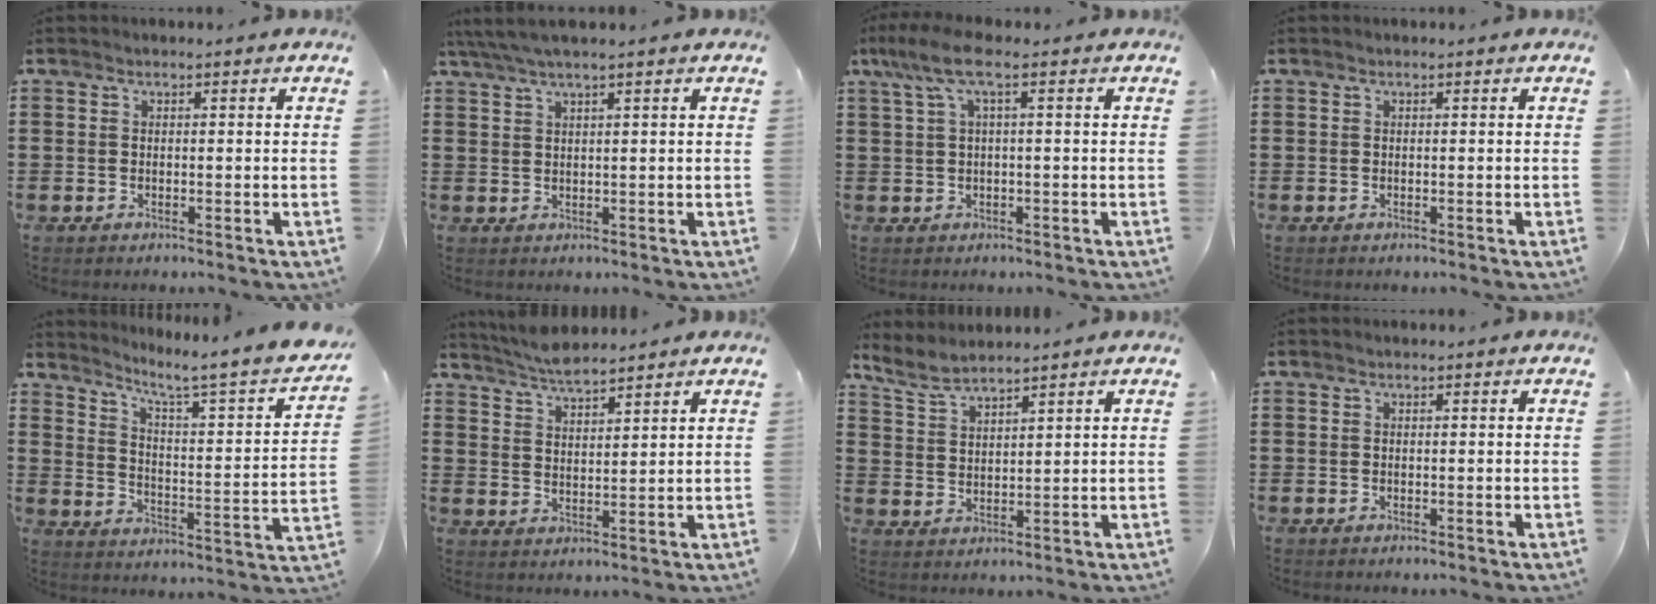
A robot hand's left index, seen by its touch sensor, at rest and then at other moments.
{"total": 2.7, "force": [1.8, -0.1, 2.0], "torque": [-0.042, 0.004, 0.033]}
{"total": 5.7, "force": [1.0, 1.4, 5.4], "torque": [-0.118, -0.001, 0.014]}
{"total": 0.0}
{"total": 4.6, "force": [3.4, -0.7, 3.1], "torque": [-0.070, -0.045, 0.040]}
{"total": 4.1, "force": [4.0, 0.1, 0.9], "torque": [-0.029, -0.012, 0.073]}
{"total": 3.9, "force": [3.6, 0.5, 1.3], "torque": [-0.037, -0.010, 0.067]}
{"total": 0.0}